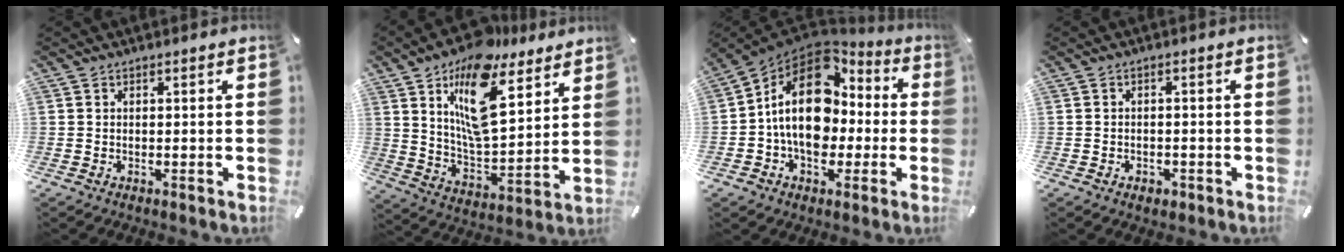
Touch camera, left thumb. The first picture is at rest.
{"total": 19.7, "force": [11.0, 9.9, 13.0], "torque": [-0.245, -0.056, 0.192]}
{"total": 18.3, "force": [0.3, 13.7, 12.2], "torque": [-0.223, 0.004, 0.007]}
{"total": 2.0, "force": [-1.0, 1.5, 0.8], "torque": [-0.015, 0.004, -0.021]}